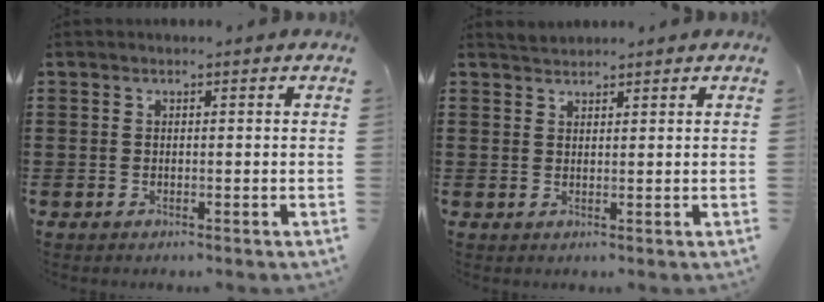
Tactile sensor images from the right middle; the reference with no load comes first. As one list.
[{"total": 1.0, "force": [1.0, 0.1, -0.1], "torque": [0.000, 0.005, 0.019]}]